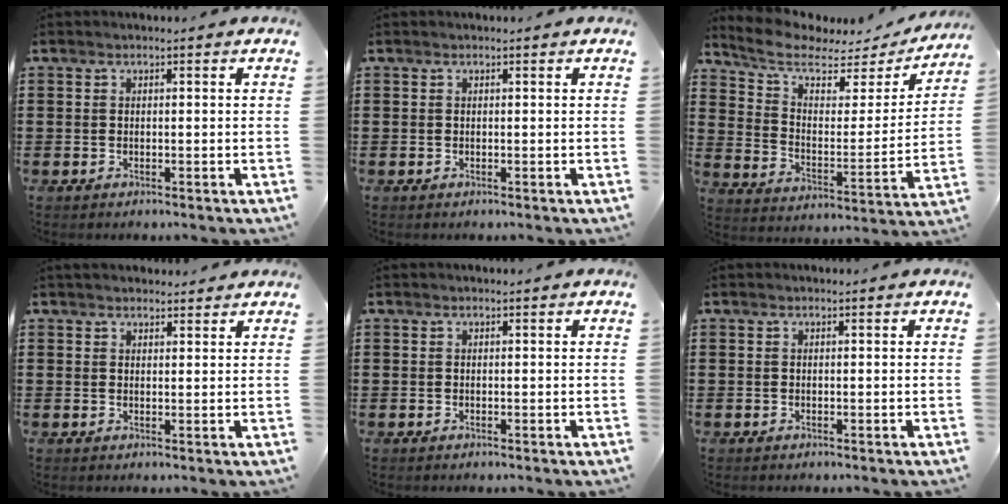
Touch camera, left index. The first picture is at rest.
{"total": 0.0}
{"total": 6.3, "force": [4.8, 2.4, 3.4], "torque": [-0.090, -0.028, 0.080]}
{"total": 1.8, "force": [1.7, 0.5, 0.0], "torque": [-0.003, 0.004, 0.034]}
{"total": 0.0}
{"total": 0.0}